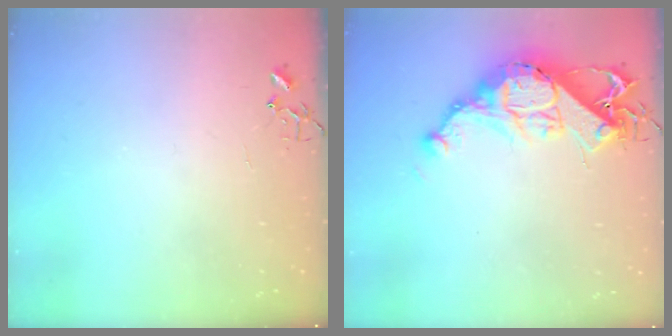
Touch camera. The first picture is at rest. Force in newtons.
{"total": 15.2, "press": 15.1, "slide": 1.2}